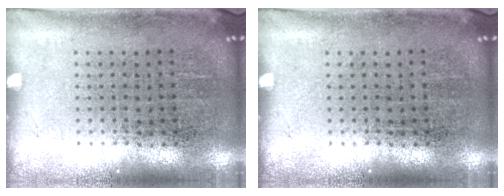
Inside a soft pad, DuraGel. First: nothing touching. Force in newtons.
{"total": 0.0}